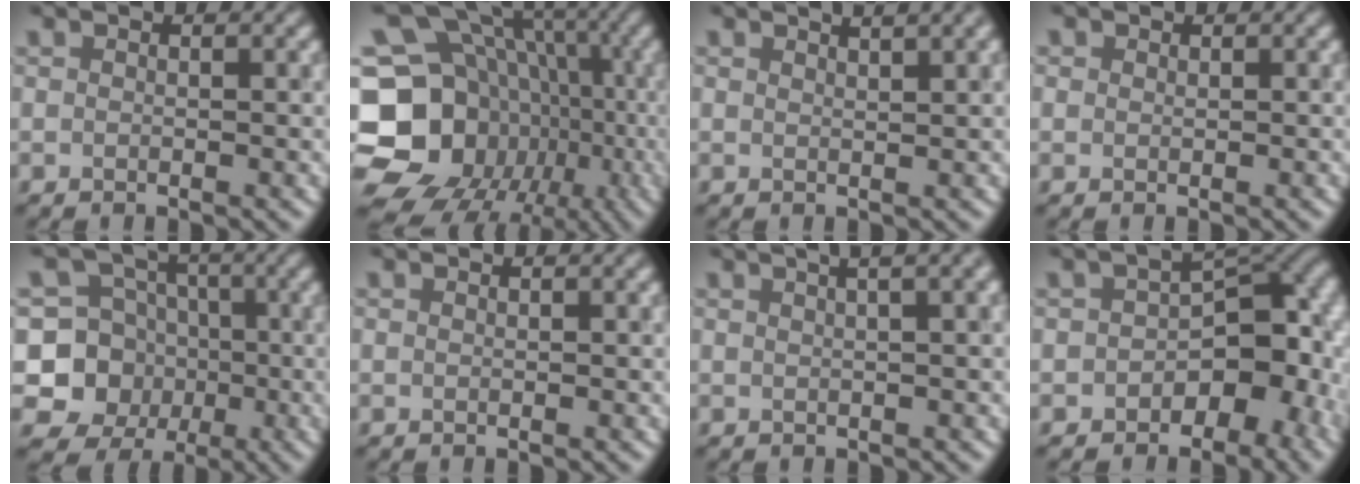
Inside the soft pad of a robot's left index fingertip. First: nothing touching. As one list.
[{"total": 21.0, "force": [-5.6, 18.3, 8.6], "torque": [-0.170, -0.001, -0.108]}, {"total": 2.6, "force": [1.9, 0.6, 1.7], "torque": [-0.009, 0.014, 0.021]}, {"total": 0.5, "force": [0.2, 0.4, -0.1], "torque": [0.007, -0.002, 0.001]}, {"total": 8.8, "force": [-1.6, 8.4, 2.1], "torque": [-0.046, 0.006, -0.053]}, {"total": 0.0}, {"total": 6.2, "force": [3.3, 2.4, 4.6], "torque": [-0.036, 0.043, 0.022]}, {"total": 7.3, "force": [-2.7, 4.5, 5.0], "torque": [-0.043, 0.010, -0.046]}]